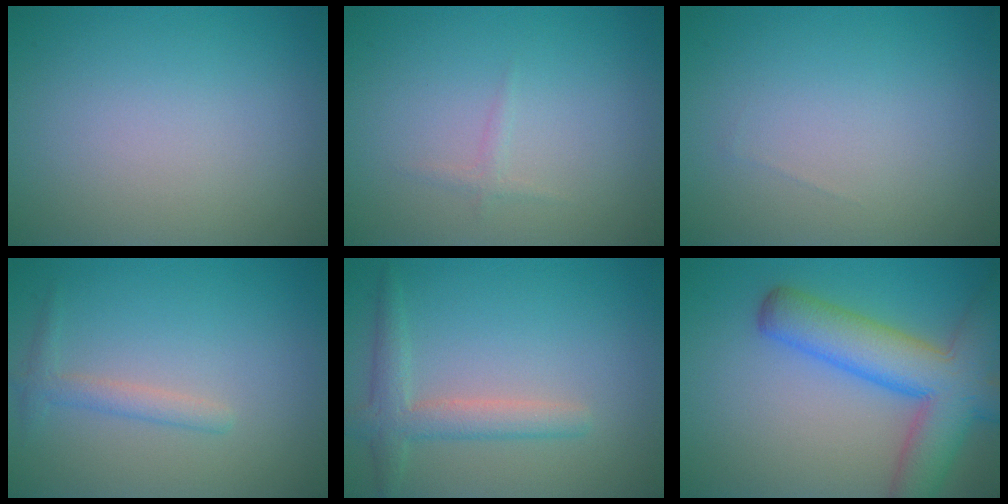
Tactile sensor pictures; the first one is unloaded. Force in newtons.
{"total": 0.7, "press": 0.7, "slide": 0.0}
{"total": 0.0}
{"total": 1.6, "press": 1.6, "slide": 0.1}
{"total": 3.1, "press": 3.0, "slide": 0.1}
{"total": 7.7, "press": 7.7, "slide": 0.7}